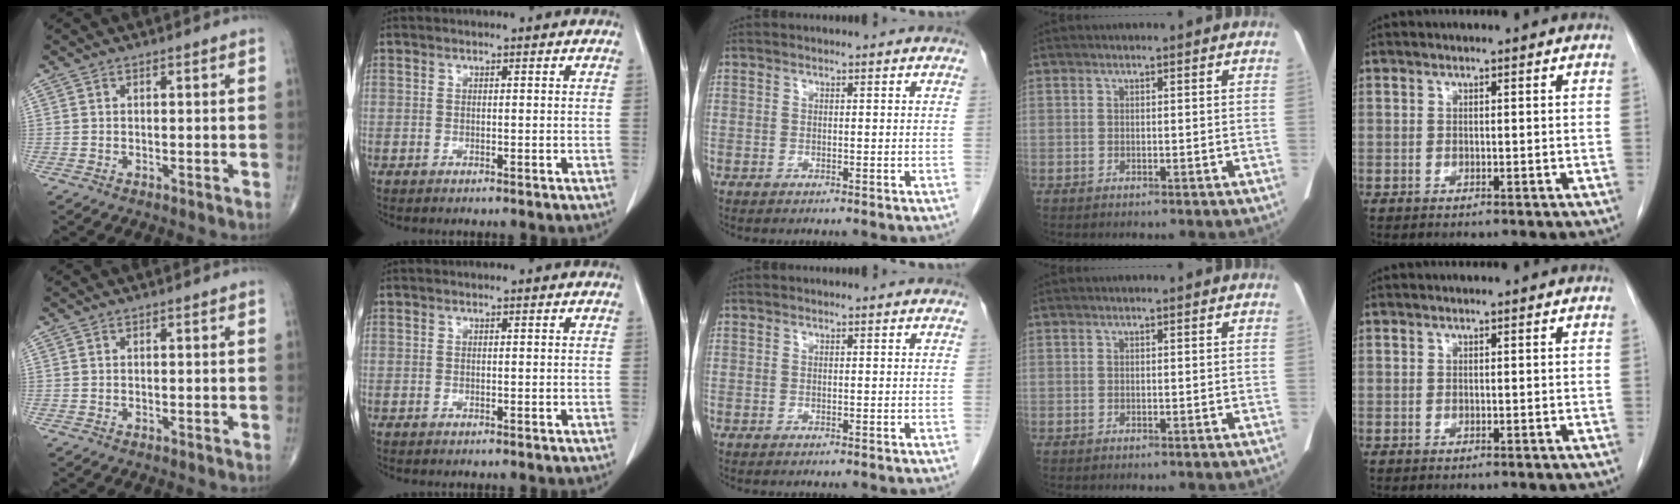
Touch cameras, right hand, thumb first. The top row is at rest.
{}